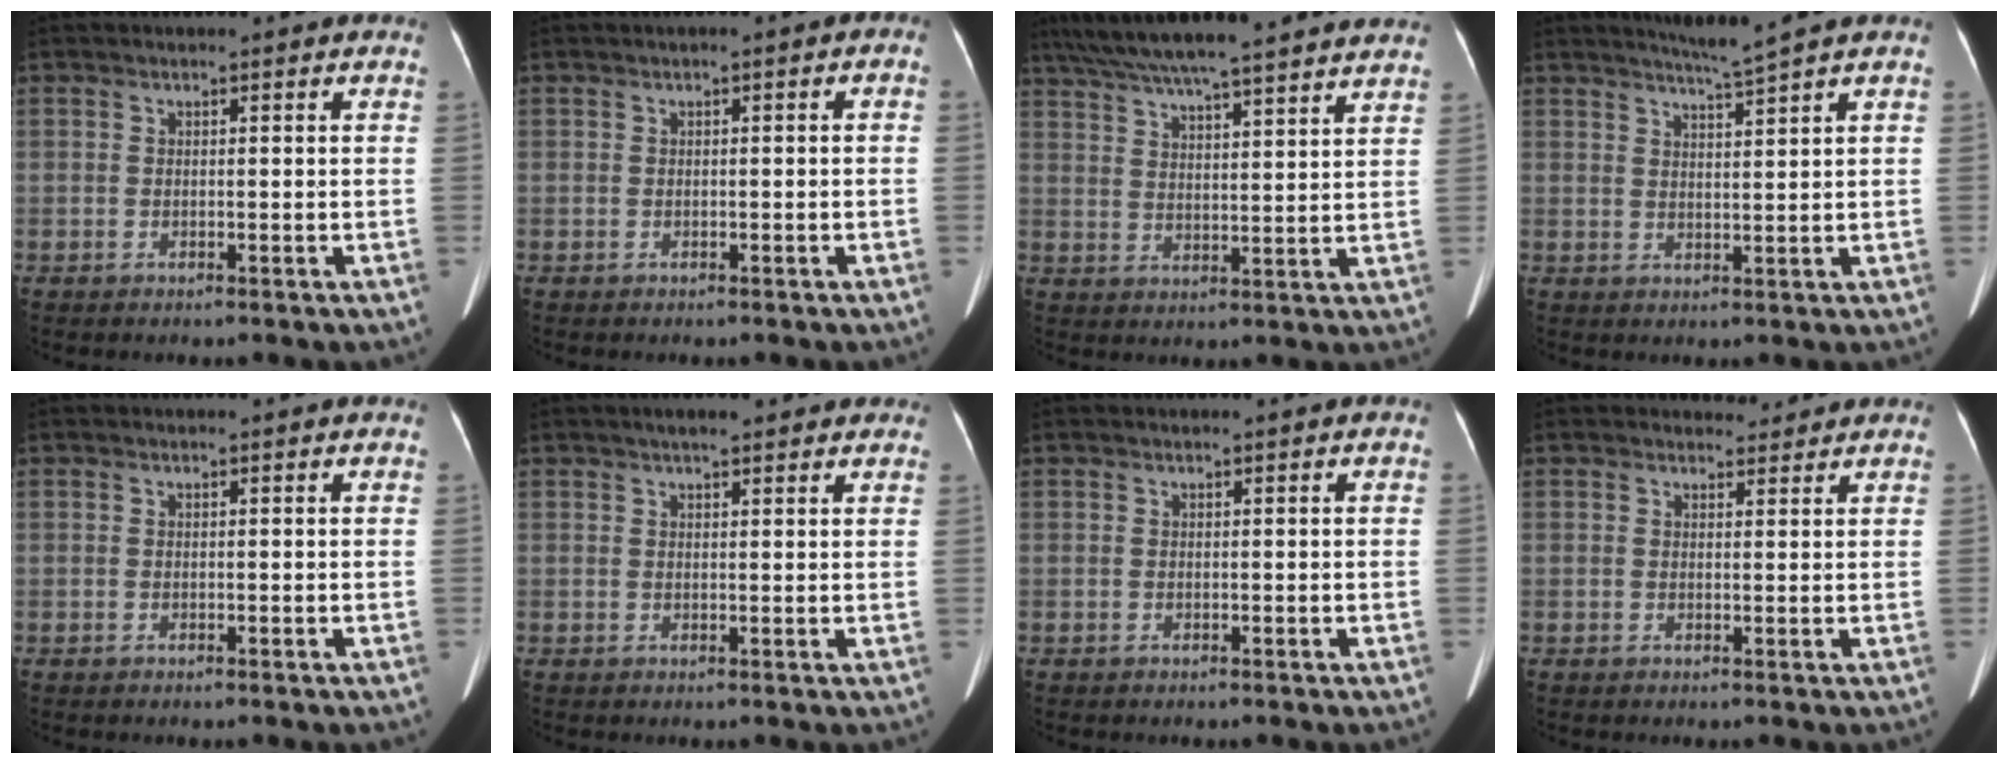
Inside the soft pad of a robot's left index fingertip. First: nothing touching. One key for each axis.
{"total": 0.9, "fx": -0.3, "fy": 0.4, "fz": 0.7, "tx": -0.004, "ty": 0.008, "tz": -0.008}
{"total": 23.6, "fx": 20.6, "fy": 1.5, "fz": 11.4, "tx": -0.194, "ty": 0.034, "tz": 0.286}
{"total": 3.7, "fx": 3.1, "fy": -1.6, "fz": 1.2, "tx": -0.022, "ty": -0.015, "tz": 0.061}
{"total": 0.0}
{"total": 4.8, "fx": 3.7, "fy": 1.3, "fz": 2.8, "tx": -0.030, "ty": 0.028, "tz": 0.048}
{"total": 0.0}
{"total": 2.0, "fx": 1.8, "fy": 0.8, "fz": -0.2, "tx": 0.004, "ty": -0.001, "tz": 0.024}